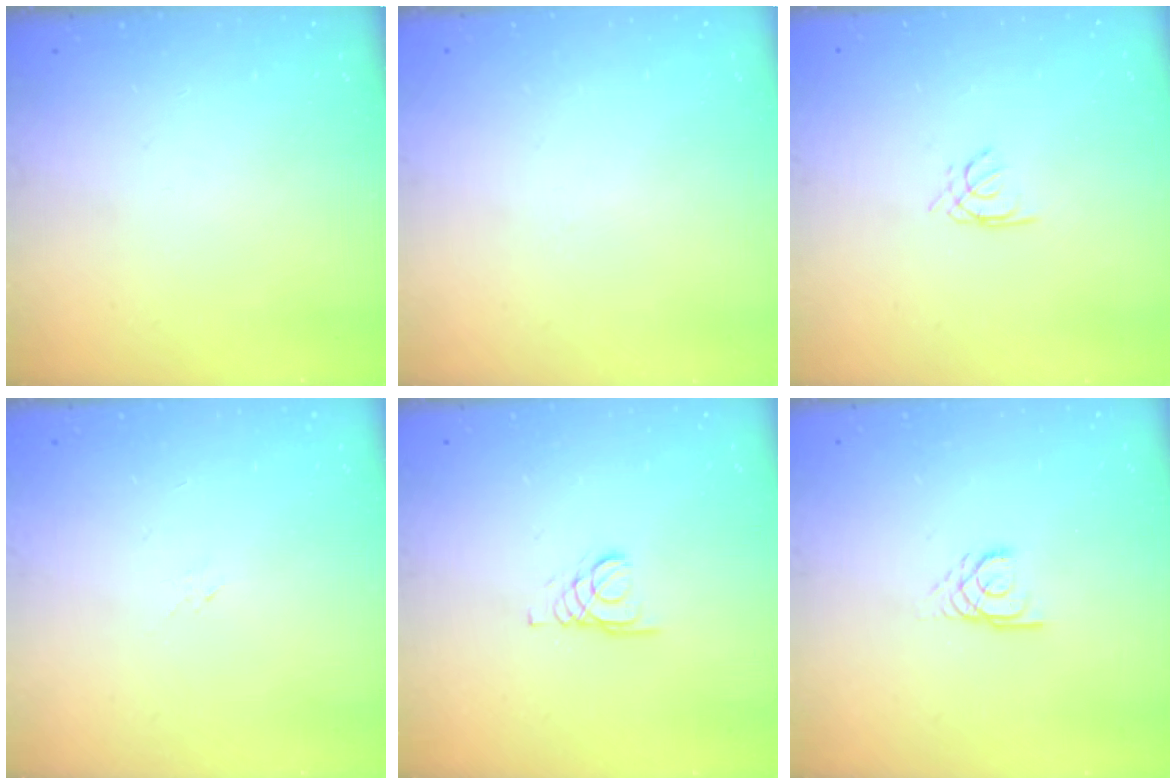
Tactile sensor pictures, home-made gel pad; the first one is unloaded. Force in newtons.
{"total": 1.8, "press": 1.6, "slide": 0.6}
{"total": 1.5, "press": 1.4, "slide": 0.4}
{"total": 1.3, "press": 1.3, "slide": 0.1}
{"total": 1.8, "press": 1.8, "slide": 0.2}
{"total": 2.9, "press": 2.9, "slide": 0.3}